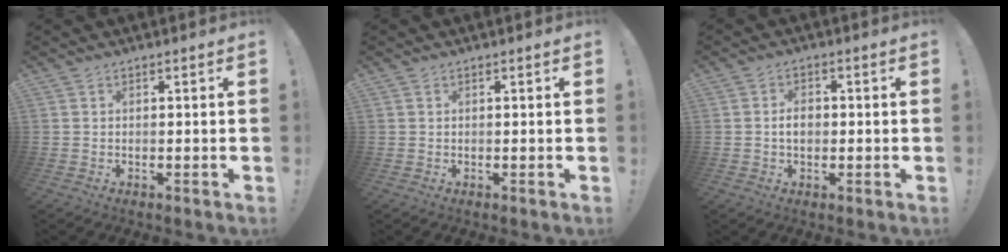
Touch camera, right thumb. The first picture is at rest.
{"total": 0.0}
{"total": 3.9, "force": [-0.5, 2.6, 2.8], "torque": [-0.029, 0.002, -0.013]}